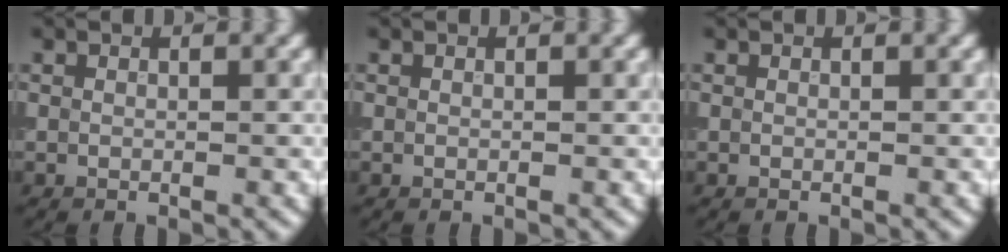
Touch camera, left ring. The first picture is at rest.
{"total": 0.0}
{"total": 0.0}